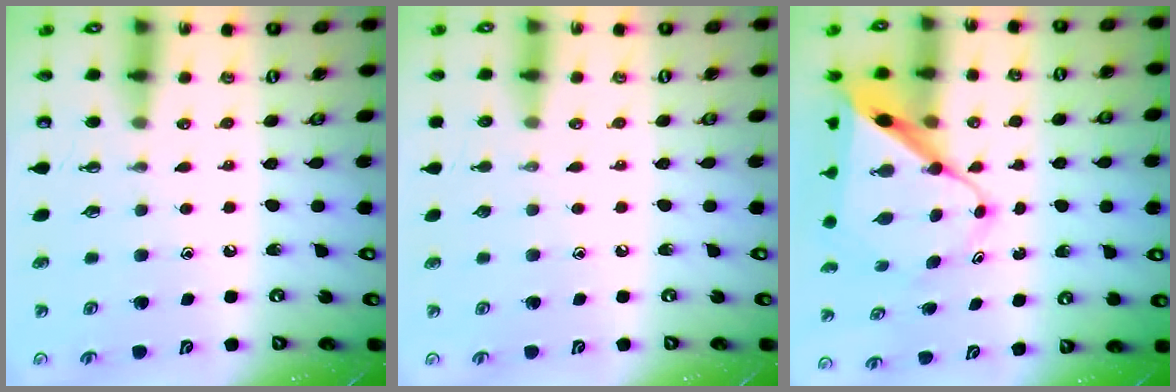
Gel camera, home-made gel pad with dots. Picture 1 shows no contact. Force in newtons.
{"total": 0.0}
{"total": 11.1, "press": 11.0, "slide": 0.9}